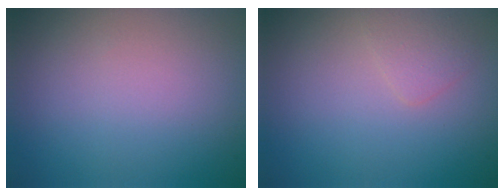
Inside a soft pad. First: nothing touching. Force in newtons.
{"total": 1.2, "press": 1.2, "slide": 0.1}